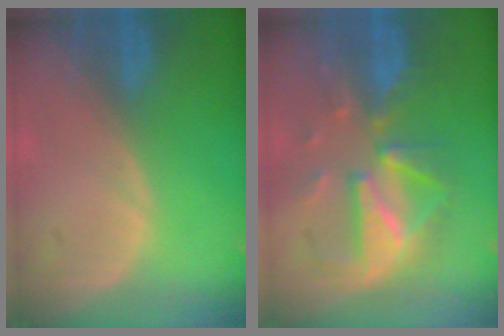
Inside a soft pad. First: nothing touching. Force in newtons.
{"total": 9.1, "press": 9.1, "slide": 0.5}